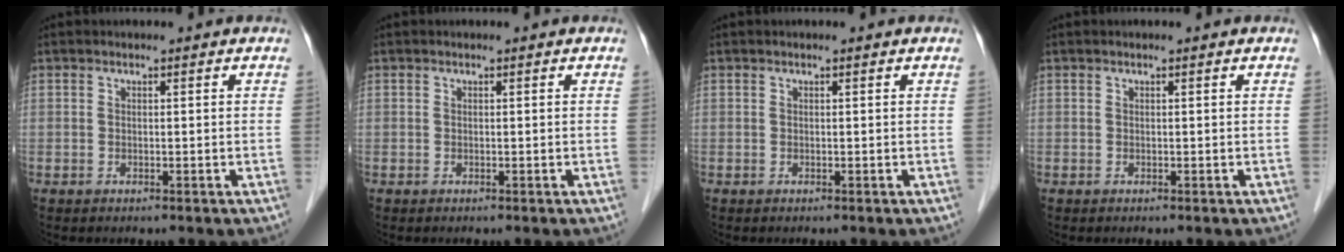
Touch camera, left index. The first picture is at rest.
{"total": 0.0}
{"total": 0.0}
{"total": 0.0}